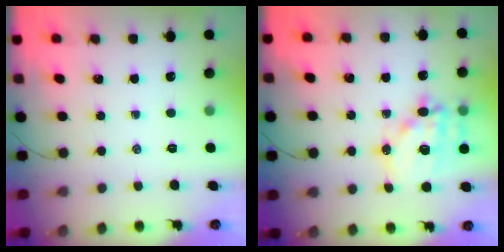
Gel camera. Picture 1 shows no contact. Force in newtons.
{"total": 15.6, "press": 15.2, "slide": 3.4}